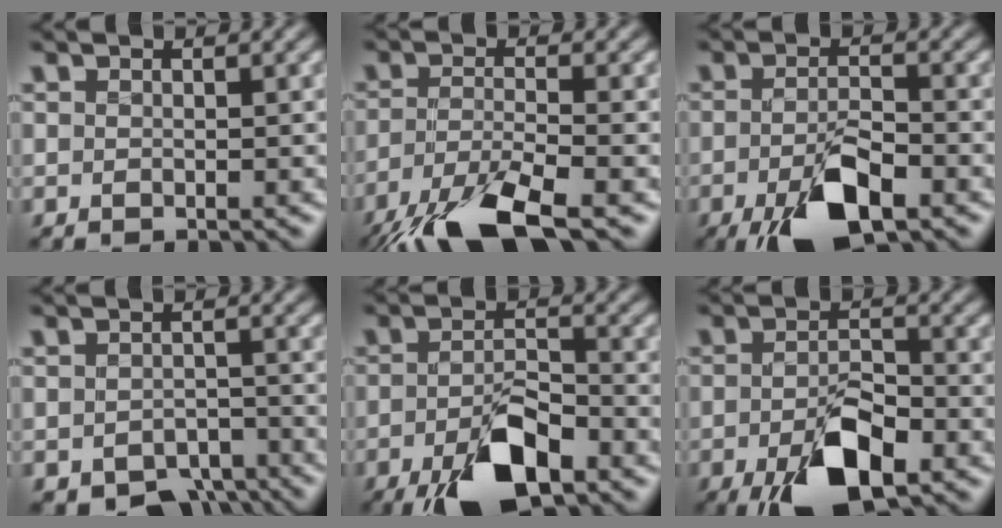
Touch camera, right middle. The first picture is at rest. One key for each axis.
{"total": 7.8, "fx": -5.6, "fy": 1.8, "fz": 5.2, "tx": -0.100, "ty": -0.014, "tz": -0.113}
{"total": 6.5, "fx": -3.5, "fy": 2.3, "fz": 5.0, "tx": -0.095, "ty": -0.006, "tz": -0.065}
{"total": 4.4, "fx": -3.3, "fy": 2.4, "fz": 1.5, "tx": -0.019, "ty": -0.021, "tz": -0.048}
{"total": 7.4, "fx": -4.3, "fy": 2.8, "fz": 5.3, "tx": -0.098, "ty": -0.005, "tz": -0.080}
{"total": 7.2, "fx": -3.6, "fy": 3.0, "fz": 5.5, "tx": -0.100, "ty": -0.008, "tz": -0.066}